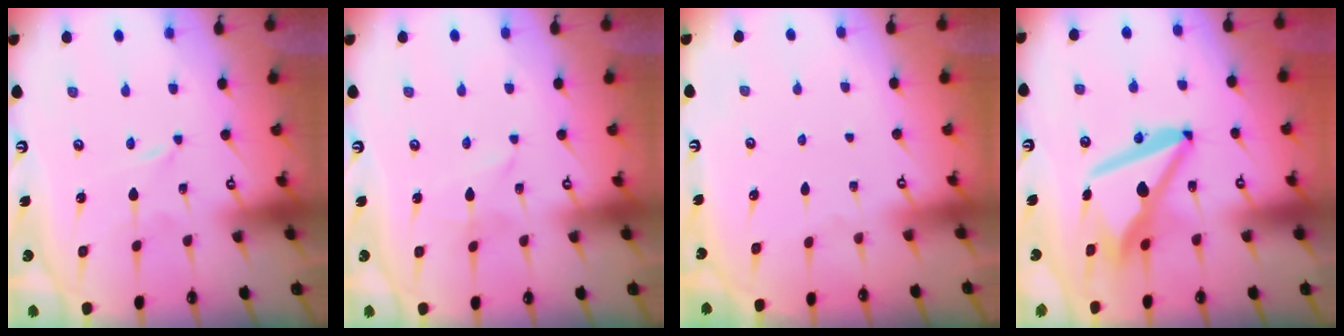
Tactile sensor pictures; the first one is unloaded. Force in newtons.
{"total": 1.8, "press": 1.8, "slide": 0.2}
{"total": 0.0}
{"total": 13.7, "press": 13.6, "slide": 1.3}